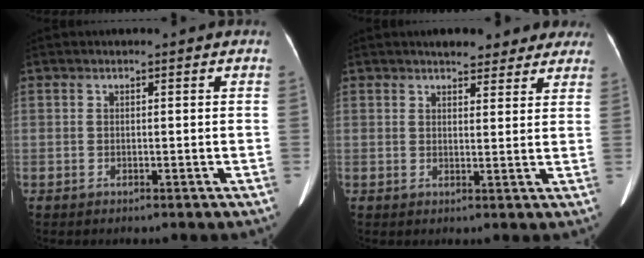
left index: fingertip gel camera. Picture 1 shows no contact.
{"total": 7.5, "force": [6.3, 2.7, 3.1], "torque": [-0.020, 0.010, 0.068]}